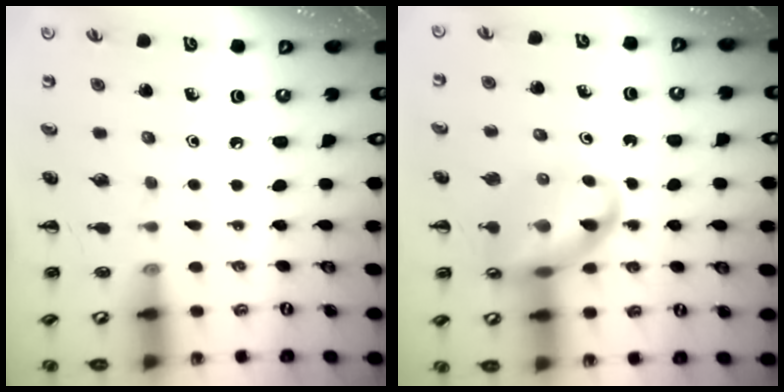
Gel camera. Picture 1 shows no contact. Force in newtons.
{"total": 15.3, "press": 15.0, "slide": 3.1}